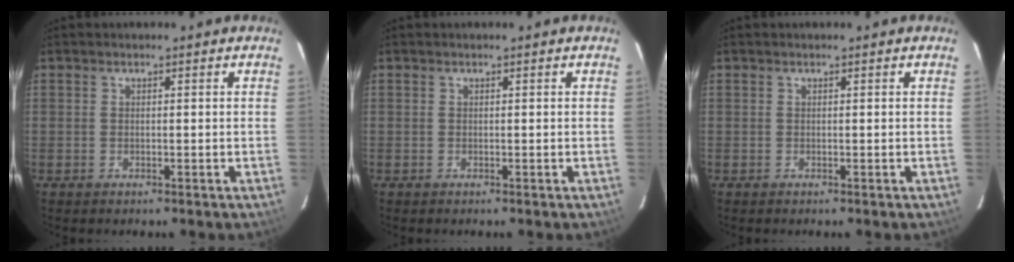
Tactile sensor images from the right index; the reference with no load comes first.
{"total": 0.0}
{"total": 0.0}